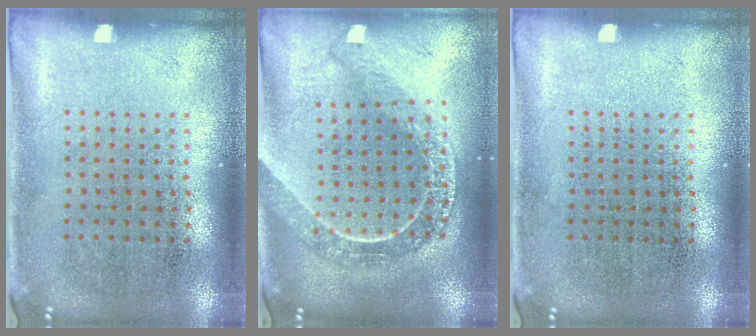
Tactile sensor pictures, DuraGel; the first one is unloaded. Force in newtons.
{"total": 2.3, "press": 1.9, "slide": 1.2}
{"total": 0.0}